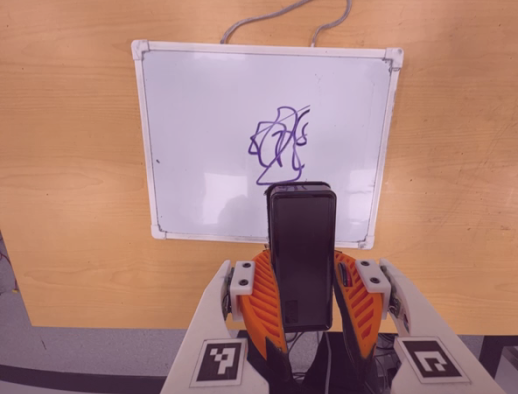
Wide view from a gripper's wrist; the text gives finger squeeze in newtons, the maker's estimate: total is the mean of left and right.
{"total": 9.3, "left": 7.9, "right": 10.7}